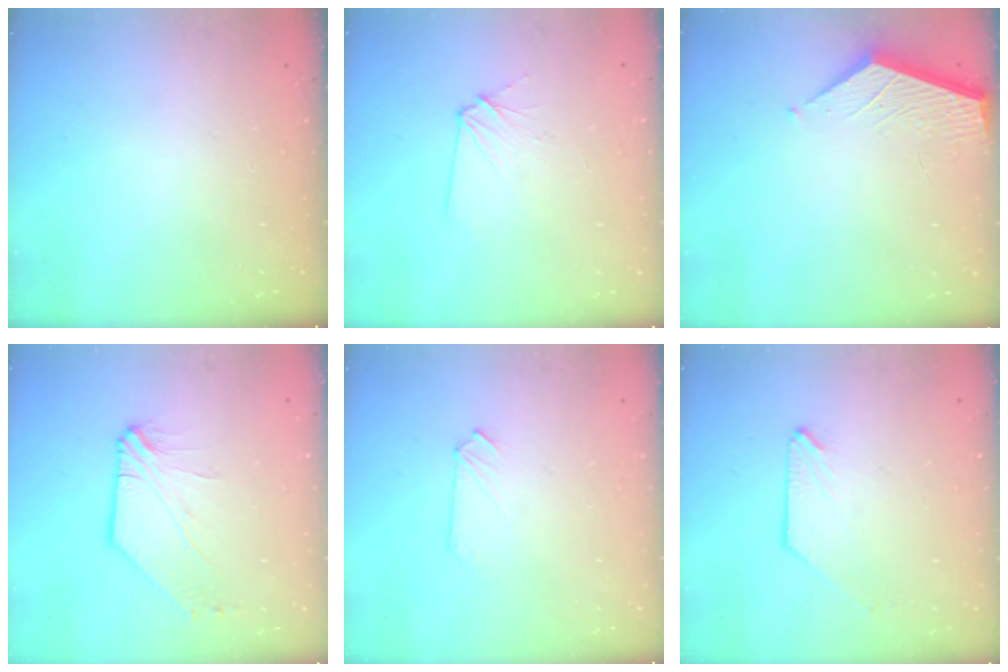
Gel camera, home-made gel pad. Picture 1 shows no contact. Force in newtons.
{"total": 3.4, "press": 3.4, "slide": 0.5}
{"total": 1.9, "press": 1.9, "slide": 0.2}
{"total": 4.1, "press": 4.1, "slide": 0.2}
{"total": 2.6, "press": 2.6, "slide": 0.6}
{"total": 0.7, "press": 0.7, "slide": 0.1}